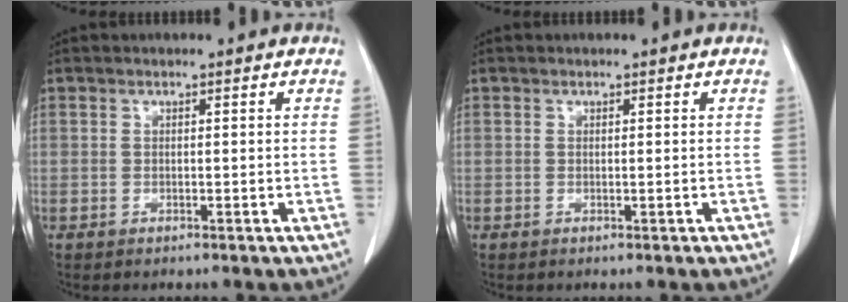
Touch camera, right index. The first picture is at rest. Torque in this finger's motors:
{"motor_torque": [-0.02, 0.02, 0.00, 0.00]}